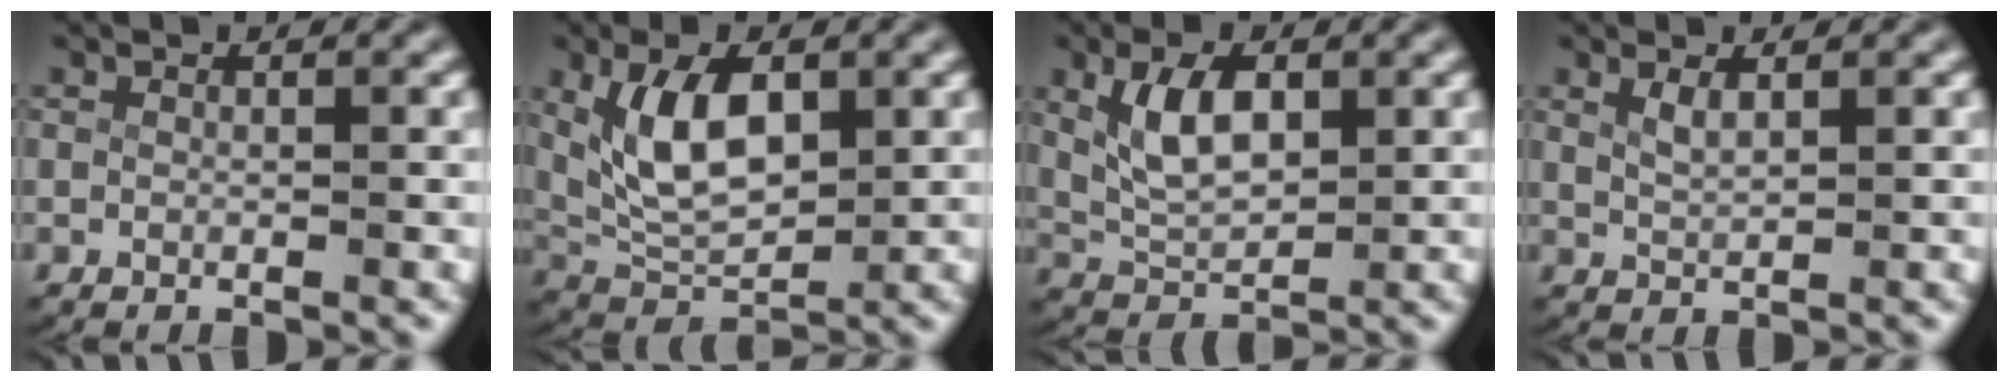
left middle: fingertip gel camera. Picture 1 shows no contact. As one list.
[{"total": 6.9, "force": [1.4, 4.2, 5.3], "torque": [-0.122, -0.017, 0.036]}, {"total": 5.0, "force": [1.2, 3.0, 3.9], "torque": [-0.084, -0.013, 0.033]}, {"total": 1.3, "force": [0.8, 0.1, 1.0], "torque": [-0.027, -0.007, 0.025]}]